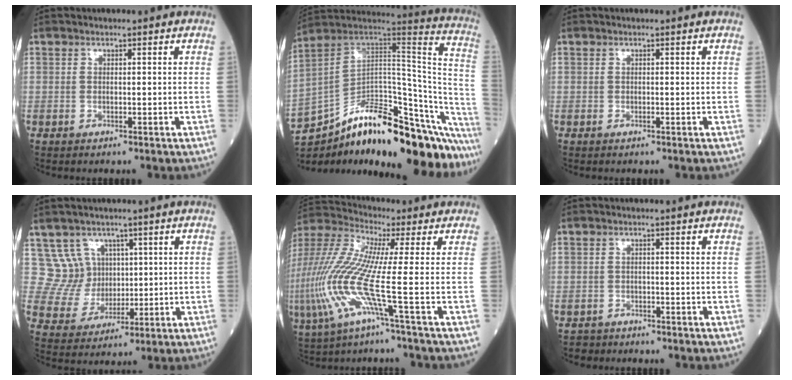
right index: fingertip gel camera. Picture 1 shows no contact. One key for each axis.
{"total": 34.6, "fx": -26.0, "fy": 9.8, "fz": 20.6, "tx": -0.247, "ty": 0.011, "tz": -0.372}
{"total": 0.0}
{"total": 6.8, "fx": 3.2, "fy": 6.0, "fz": 0.2, "tx": -0.007, "ty": 0.024, "tz": 0.069}
{"total": 13.6, "fx": -3.7, "fy": -0.2, "fz": 13.1, "tx": -0.305, "ty": -0.007, "tz": -0.086}
{"total": 1.5, "fx": -1.2, "fy": 0.6, "fz": -0.6, "tx": 0.005, "ty": 0.001, "tz": -0.025}